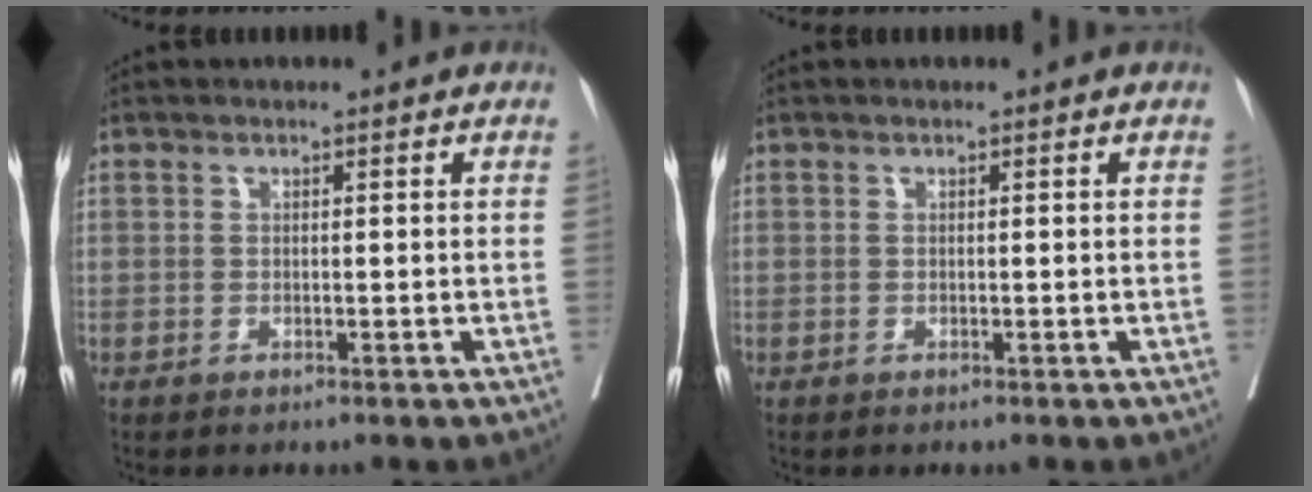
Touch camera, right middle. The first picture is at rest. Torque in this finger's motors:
{"motor_torque": [0.13, -0.42, 0.05, 0.00]}